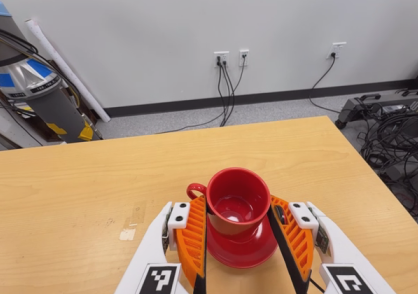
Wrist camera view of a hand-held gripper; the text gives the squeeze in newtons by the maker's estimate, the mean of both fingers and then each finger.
{"total": 2.6, "left": 2.3, "right": 3.0}